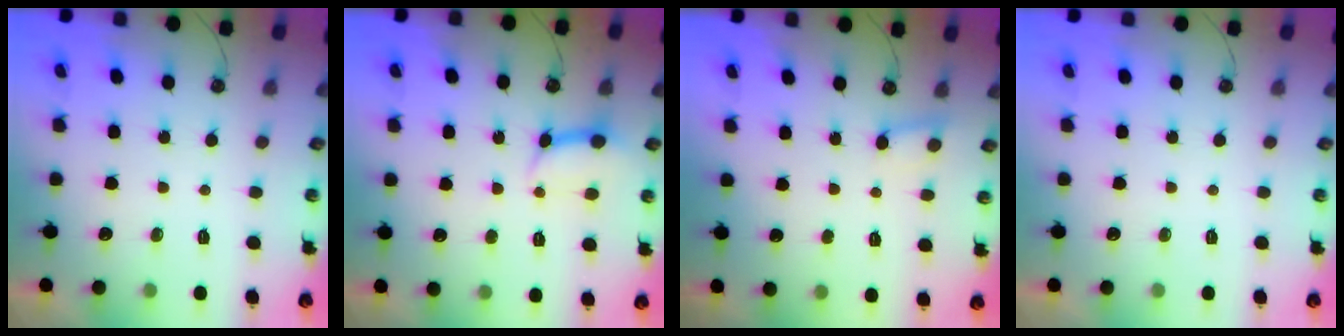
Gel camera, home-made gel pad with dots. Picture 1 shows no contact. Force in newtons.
{"total": 10.1, "press": 10.1, "slide": 1.2}
{"total": 3.1, "press": 3.1, "slide": 0.4}
{"total": 0.0}